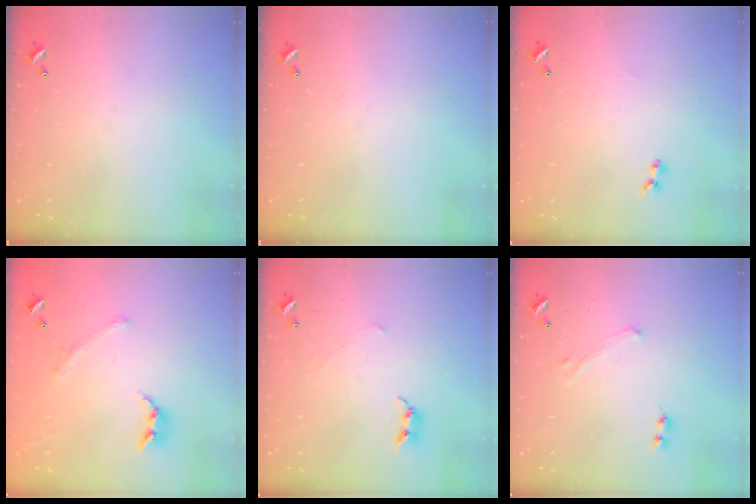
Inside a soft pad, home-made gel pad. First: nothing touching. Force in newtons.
{"total": 0.0}
{"total": 1.3, "press": 1.1, "slide": 0.7}
{"total": 2.3, "press": 2.0, "slide": 1.0}
{"total": 2.4, "press": 2.3, "slide": 0.4}
{"total": 0.0}